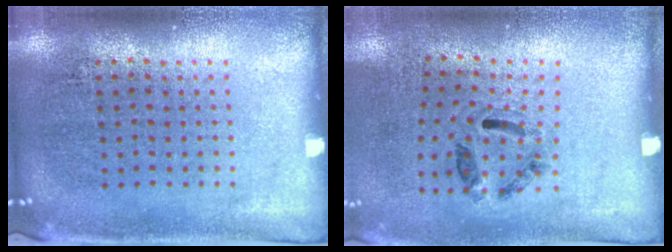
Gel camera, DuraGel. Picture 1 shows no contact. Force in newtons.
{"total": 1.3, "press": 0.7, "slide": 1.0}